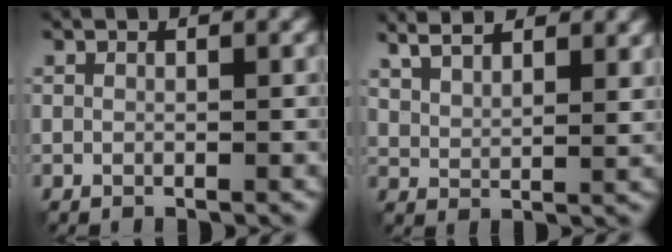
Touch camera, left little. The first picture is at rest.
{"total": 5.9, "force": [4.5, 2.2, 3.3], "torque": [-0.055, 0.016, 0.055]}